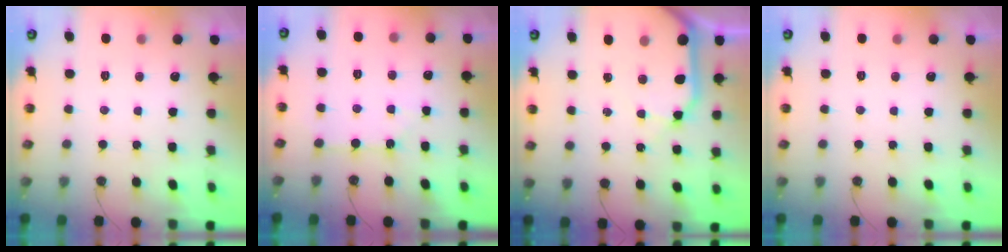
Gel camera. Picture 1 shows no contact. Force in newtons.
{"total": 2.9, "press": 2.9, "slide": 0.5}
{"total": 13.0, "press": 12.8, "slide": 1.8}
{"total": 0.0}